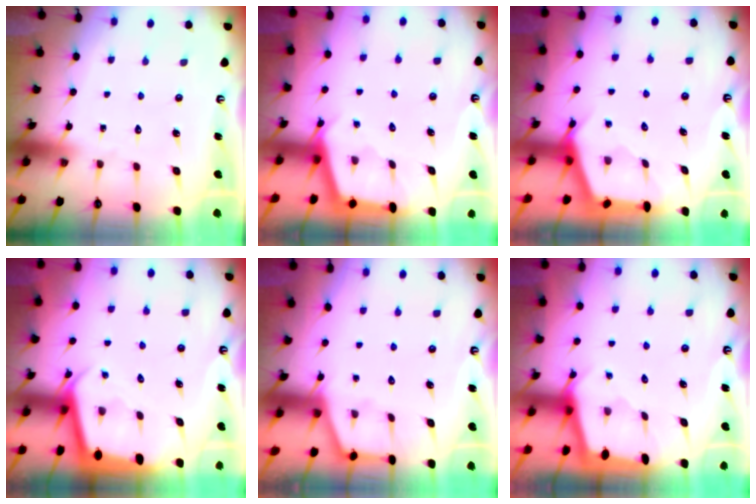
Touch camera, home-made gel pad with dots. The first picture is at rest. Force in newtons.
{"total": 2.5, "press": 2.5, "slide": 0.1}
{"total": 2.7, "press": 2.7, "slide": 0.4}
{"total": 2.3, "press": 2.3, "slide": 0.1}
{"total": 2.1, "press": 2.1, "slide": 0.3}
{"total": 1.8, "press": 1.8, "slide": 0.1}